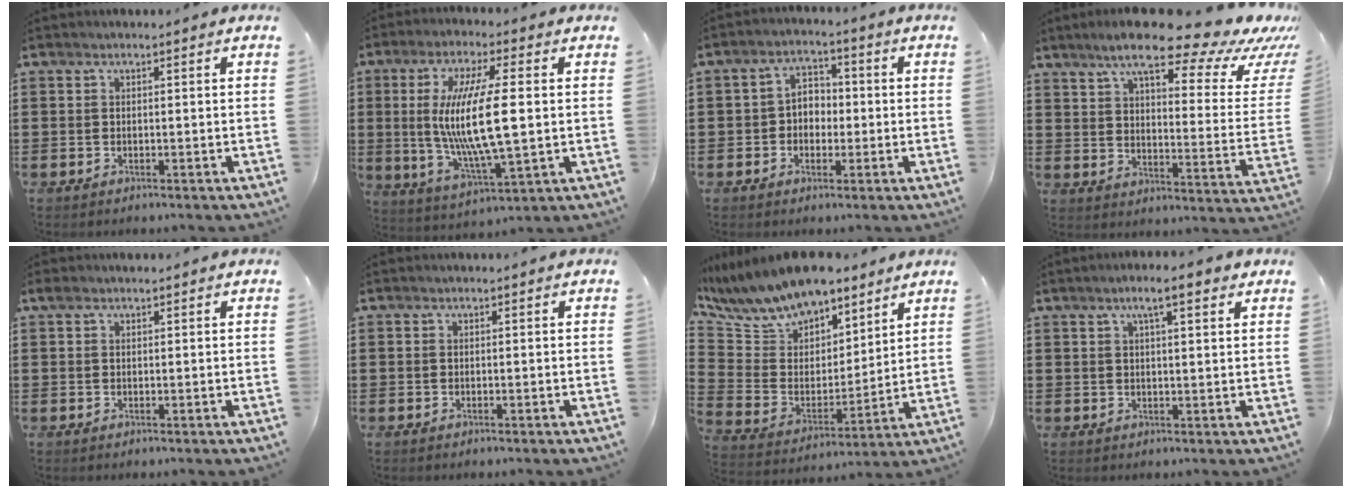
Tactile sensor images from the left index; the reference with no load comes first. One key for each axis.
{"total": 12.8, "fx": 1.1, "fy": 3.3, "fz": 12.3, "tx": -0.252, "ty": -0.003, "tz": 0.013}
{"total": 3.9, "fx": -0.9, "fy": 3.2, "fz": 2.1, "tx": -0.049, "ty": 0.013, "tz": -0.022}
{"total": 13.8, "fx": 10.6, "fy": 1.8, "fz": 8.6, "tx": -0.156, "ty": -0.070, "tz": 0.170}
{"total": 1.0, "fx": 0.6, "fy": 0.5, "fz": 0.6, "tx": -0.014, "ty": 0.005, "tz": 0.010}
{"total": 0.0}
{"total": 10.5, "fx": 9.3, "fy": 4.3, "fz": 2.2, "tx": -0.100, "ty": -0.056, "tz": 0.174}
{"total": 5.2, "fx": 3.1, "fy": 0.9, "fz": 4.1, "tx": -0.078, "ty": 0.005, "tz": 0.050}